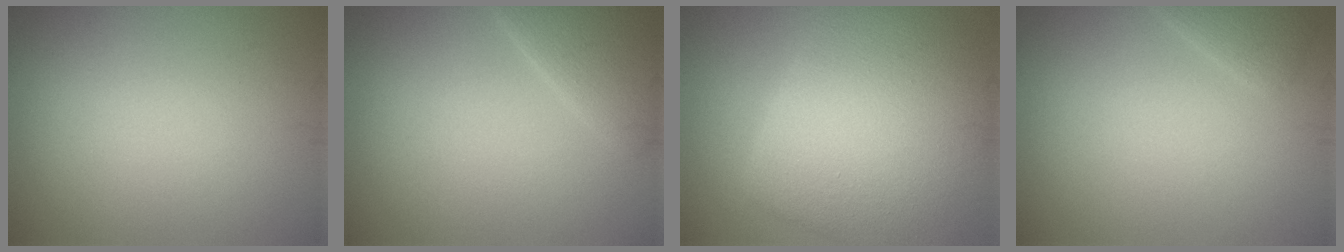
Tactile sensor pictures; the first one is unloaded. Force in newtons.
{"total": 3.0, "press": 3.0, "slide": 0.2}
{"total": 10.6, "press": 10.5, "slide": 0.6}
{"total": 1.4, "press": 1.4, "slide": 0.1}